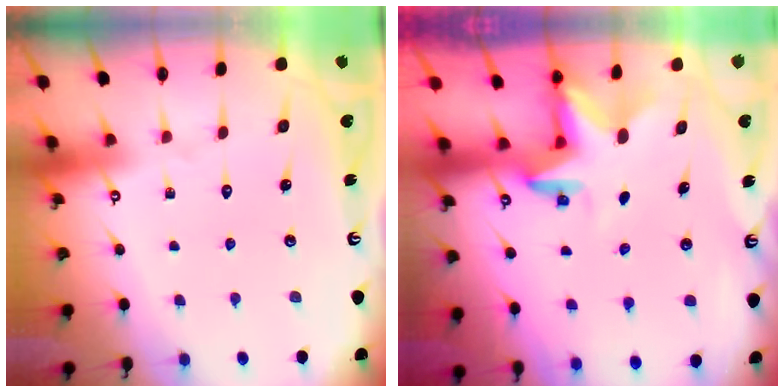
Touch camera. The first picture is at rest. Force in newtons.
{"total": 2.9, "press": 2.9, "slide": 0.1}